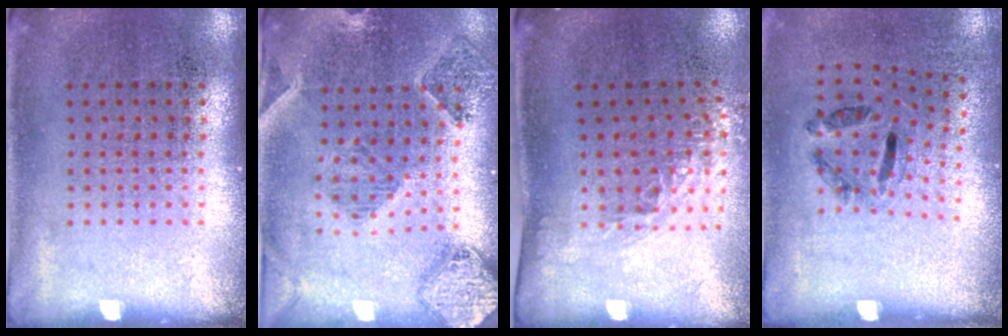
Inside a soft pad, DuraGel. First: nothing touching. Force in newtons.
{"total": 1.5, "press": 1.5, "slide": 0.3}
{"total": 1.4, "press": 1.0, "slide": 1.0}
{"total": 1.4, "press": 0.8, "slide": 1.2}